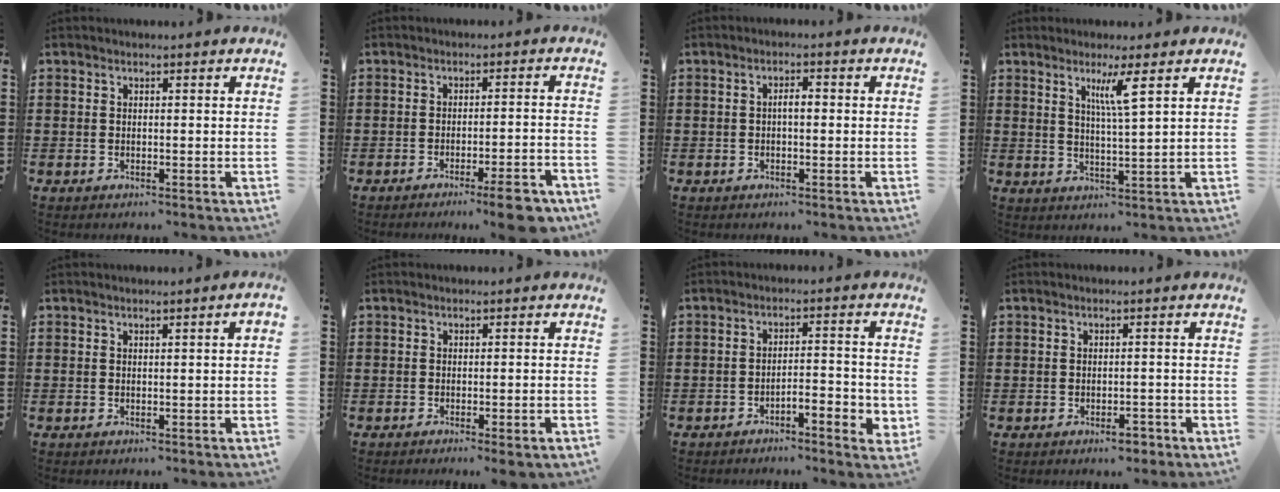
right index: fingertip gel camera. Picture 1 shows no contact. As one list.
[{"total": 5.6, "force": [-4.0, 0.0, 3.9], "torque": [-0.060, -0.009, -0.071]}, {"total": 1.9, "force": [-0.2, 0.6, 1.8], "torque": [-0.034, 0.003, -0.005]}, {"total": 4.4, "force": [2.4, -0.4, 3.7], "torque": [-0.071, -0.007, 0.036]}, {"total": 0.5, "force": [0.0, -0.1, 0.5], "torque": [-0.007, -0.003, 0.000]}, {"total": 1.1, "force": [-0.8, -0.2, 0.7], "torque": [-0.013, -0.005, -0.013]}, {"total": 3.5, "force": [-2.5, 0.5, 2.4], "torque": [-0.041, 0.005, -0.047]}, {"total": 2.1, "force": [-1.8, 0.9, 0.7], "torque": [-0.018, 0.001, -0.035]}]